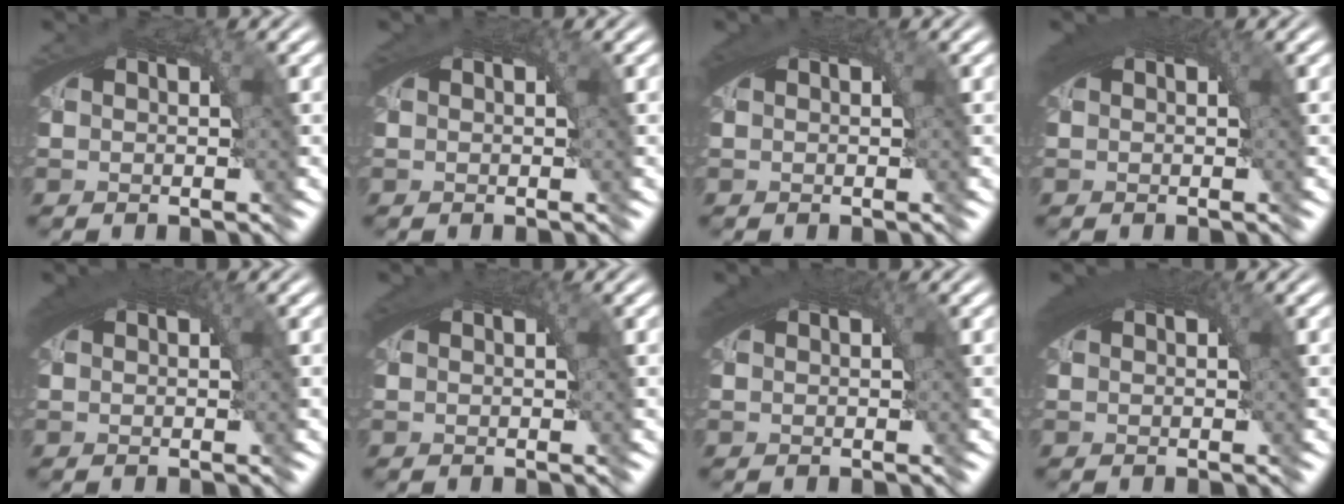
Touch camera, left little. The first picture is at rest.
{"total": 0.8, "force": [0.4, 0.0, 0.7], "torque": [-0.011, 0.002, 0.007]}
{"total": 1.4, "force": [0.5, 0.2, 1.3], "torque": [-0.019, 0.003, 0.009]}
{"total": 2.7, "force": [1.1, 0.7, 2.3], "torque": [-0.028, 0.010, 0.016]}
{"total": 2.2, "force": [0.9, 0.5, 1.9], "torque": [-0.025, 0.008, 0.013]}
{"total": 1.2, "force": [0.4, 0.1, 1.1], "torque": [-0.017, 0.003, 0.008]}
{"total": 1.8, "force": [0.8, 0.3, 1.6], "torque": [-0.021, 0.006, 0.012]}
{"total": 2.9, "force": [1.1, 0.8, 2.5], "torque": [-0.031, 0.011, 0.015]}